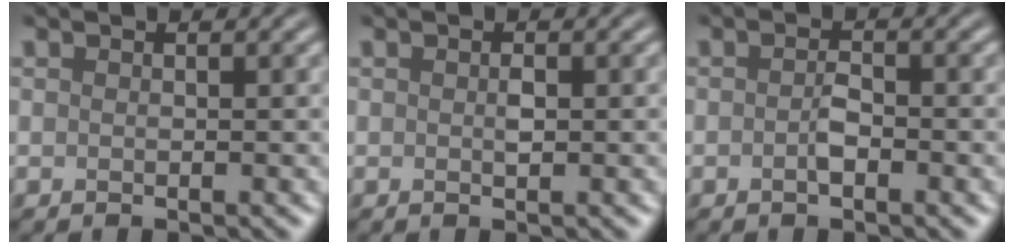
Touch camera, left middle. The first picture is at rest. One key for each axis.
{"total": 0.8, "fx": 0.0, "fy": 0.4, "fz": 0.7, "tx": -0.013, "ty": 0.000, "tz": 0.001}
{"total": 1.5, "fx": -0.6, "fy": 0.6, "fz": 1.2, "tx": -0.024, "ty": 0.002, "tz": -0.012}